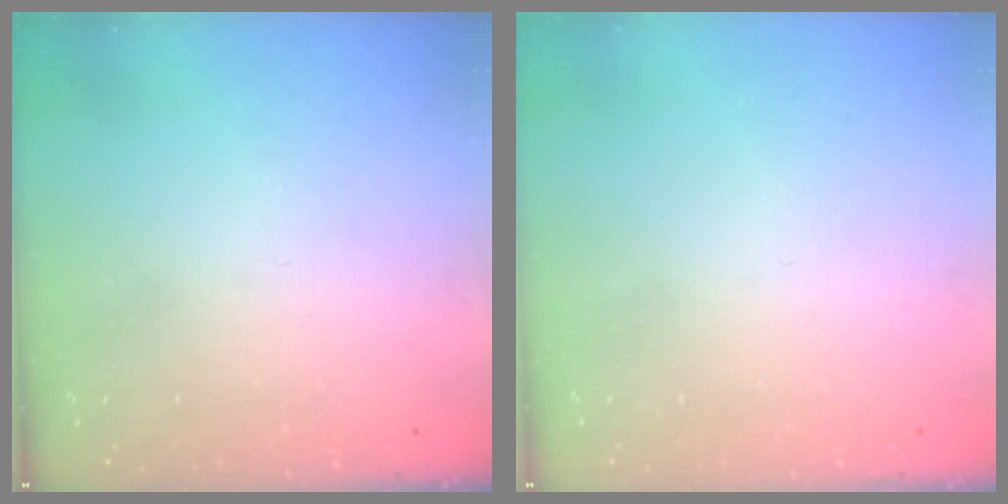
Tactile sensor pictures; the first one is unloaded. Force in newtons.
{"total": 1.8, "press": 1.7, "slide": 0.1}